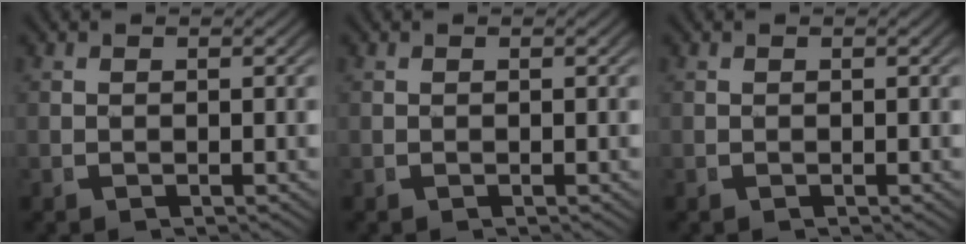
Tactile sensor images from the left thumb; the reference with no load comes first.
{"total": 0.0}
{"total": 0.0}